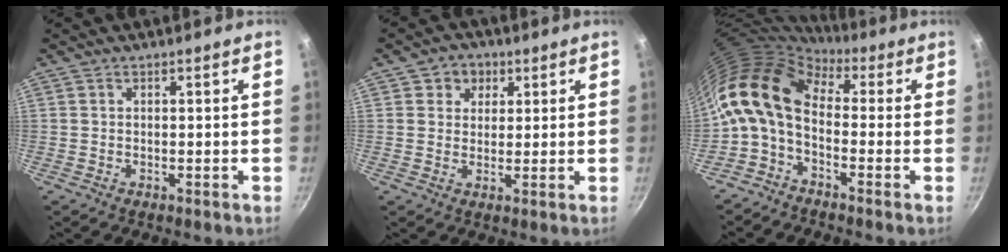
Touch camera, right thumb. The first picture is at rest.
{"total": 4.9, "force": [1.9, 4.3, 1.3], "torque": [0.012, -0.001, 0.022]}
{"total": 11.6, "force": [0.6, 7.0, 9.2], "torque": [-0.168, 0.021, -0.009]}